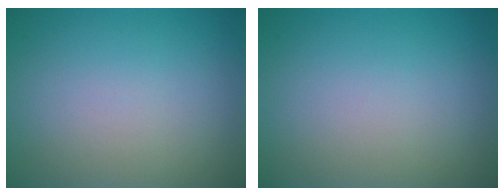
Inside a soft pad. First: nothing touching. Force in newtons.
{"total": 0.0}